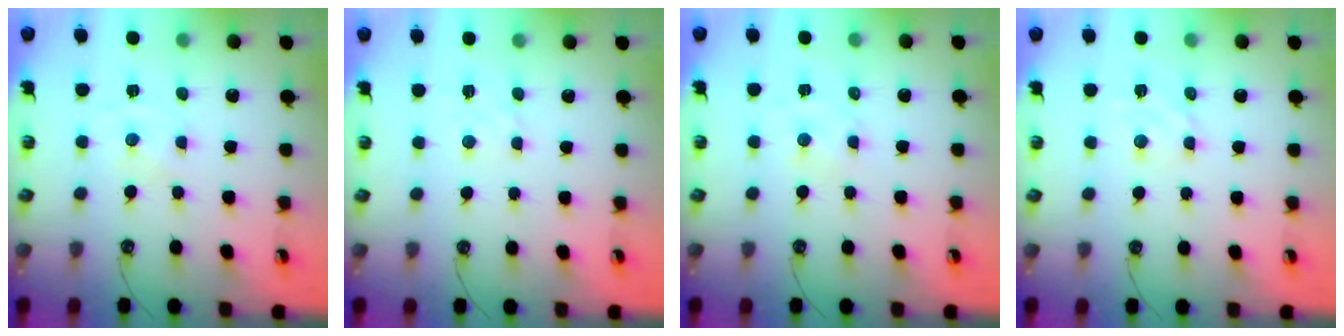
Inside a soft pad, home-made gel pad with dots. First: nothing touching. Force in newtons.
{"total": 2.4, "press": 2.4, "slide": 0.4}
{"total": 1.0, "press": 0.9, "slide": 0.2}
{"total": 2.8, "press": 2.8, "slide": 0.4}